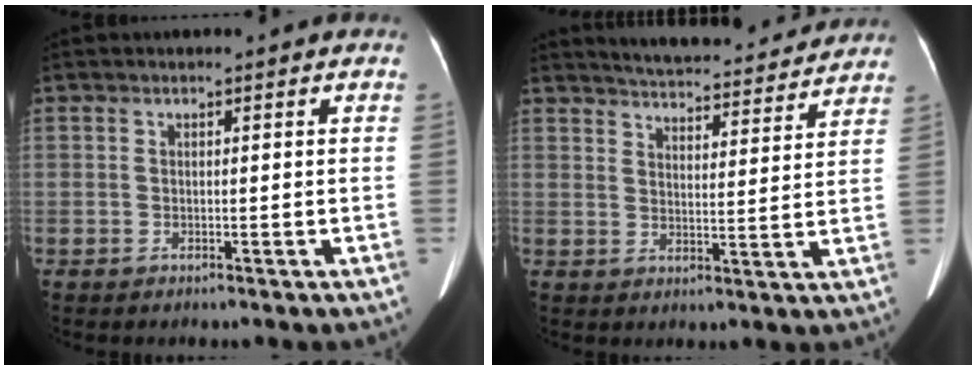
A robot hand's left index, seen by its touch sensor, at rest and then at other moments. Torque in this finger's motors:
{"motor_torque": [0.78, -1.07, 0.04, 0.01]}